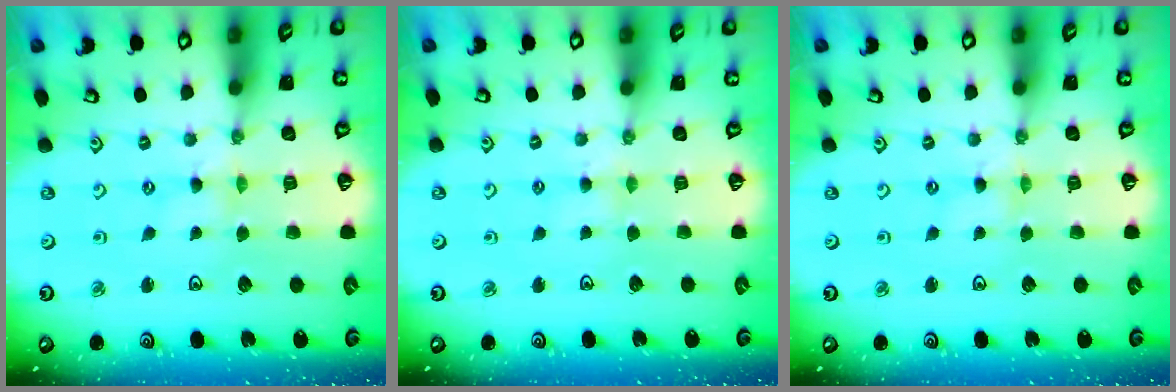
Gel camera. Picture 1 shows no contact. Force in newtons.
{"total": 3.0, "press": 2.9, "slide": 0.5}
{"total": 1.7, "press": 1.7, "slide": 0.2}